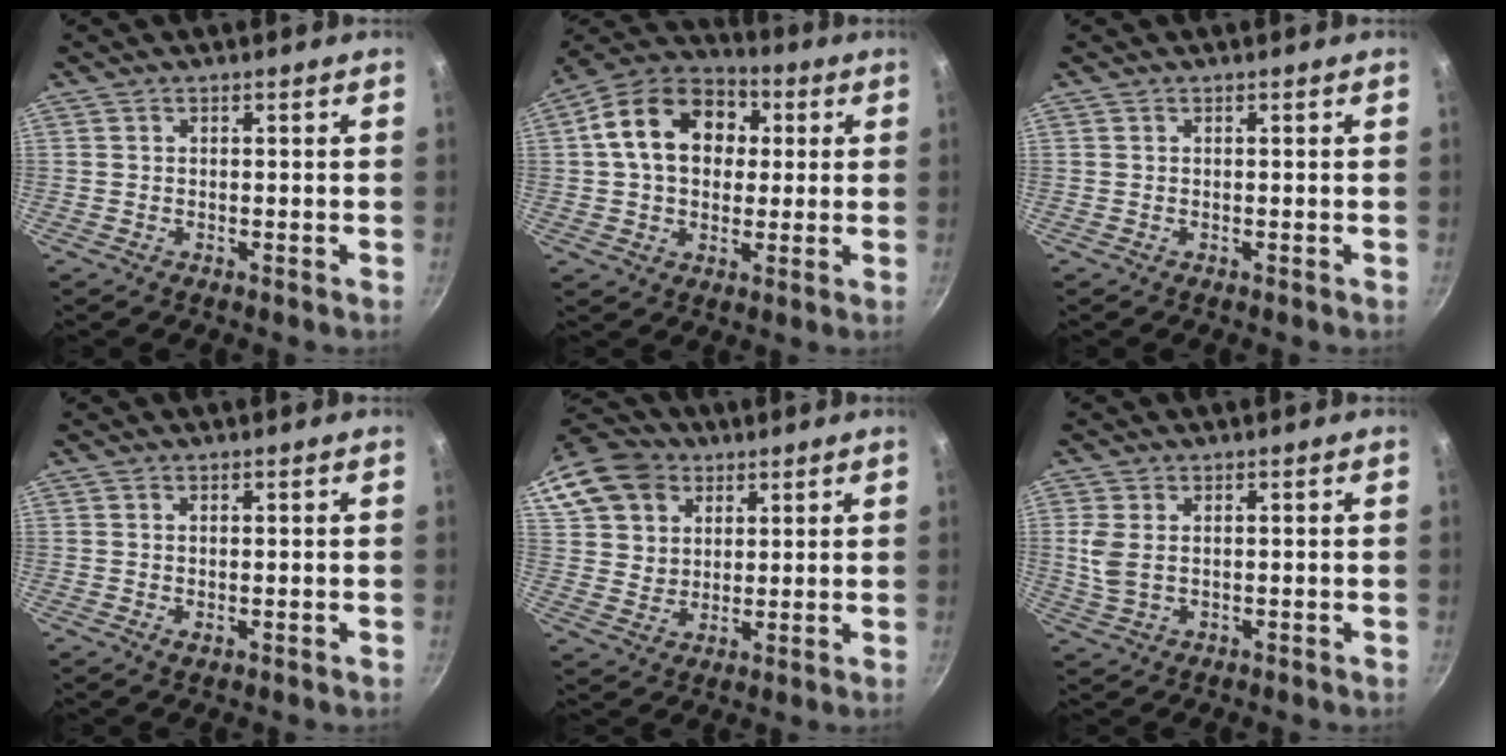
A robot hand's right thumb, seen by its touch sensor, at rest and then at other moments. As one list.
[{"total": 16.7, "force": [3.1, 12.5, 10.7], "torque": [-0.154, 0.027, 0.035]}, {"total": 0.0}, {"total": 1.0, "force": [0.1, 0.4, 0.9], "torque": [-0.015, -0.004, 0.002]}, {"total": 15.8, "force": [7.5, 12.2, 6.7], "torque": [-0.127, 0.011, 0.139]}, {"total": 4.5, "force": [0.7, 2.8, 3.5], "torque": [-0.075, -0.004, 0.019]}]